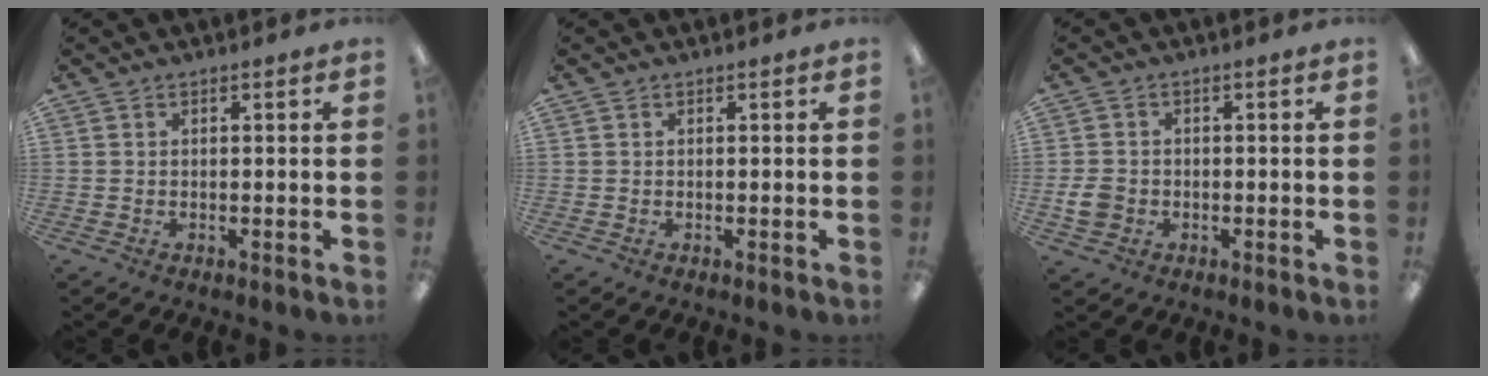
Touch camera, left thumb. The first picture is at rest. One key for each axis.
{"total": 0.0}
{"total": 4.1, "fx": -0.9, "fy": 3.4, "fz": 1.9, "tx": -0.043, "ty": 0.003, "tz": -0.017}